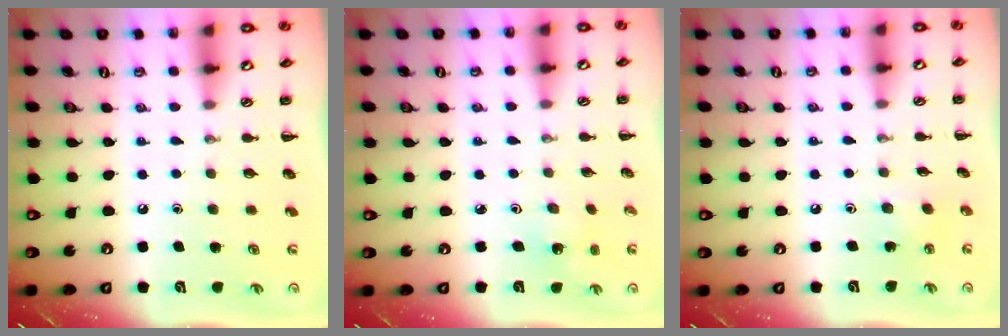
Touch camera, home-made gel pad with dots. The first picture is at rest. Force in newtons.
{"total": 1.6, "press": 1.5, "slide": 0.6}
{"total": 3.0, "press": 2.8, "slide": 0.9}